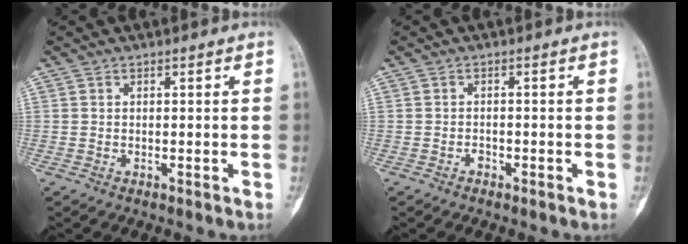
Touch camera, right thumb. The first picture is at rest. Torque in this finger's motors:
{"motor_torque": [0.25, 0.14, 0.12, -0.01, 0.03]}